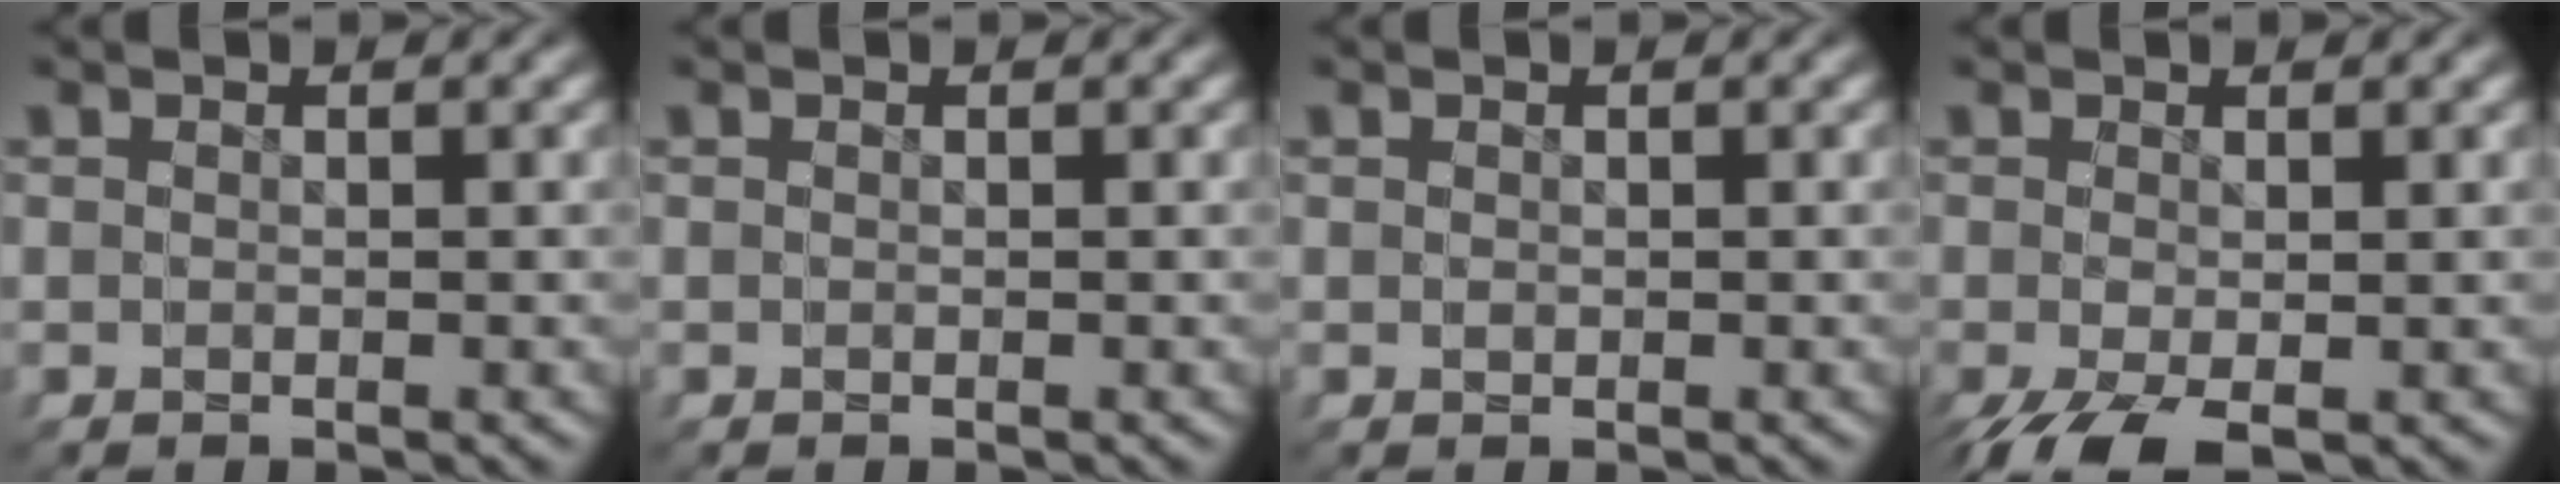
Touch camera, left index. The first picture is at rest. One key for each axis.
{"total": 0.0}
{"total": 0.7, "fx": 0.4, "fy": 0.5, "fz": 0.2, "tx": -0.001, "ty": -0.001, "tz": 0.008}
{"total": 0.6, "fx": -0.4, "fy": 0.1, "fz": 0.5, "tx": 0.012, "ty": -0.001, "tz": -0.002}